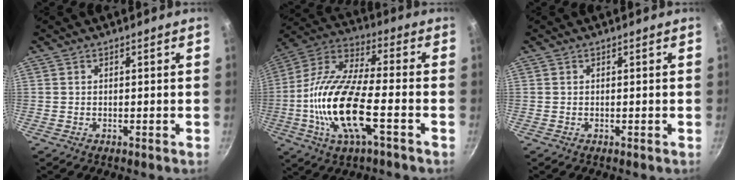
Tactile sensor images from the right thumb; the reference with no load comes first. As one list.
[{"total": 18.7, "force": [-5.0, 6.5, 16.8], "torque": [-0.331, 0.030, -0.115]}, {"total": 0.0}]